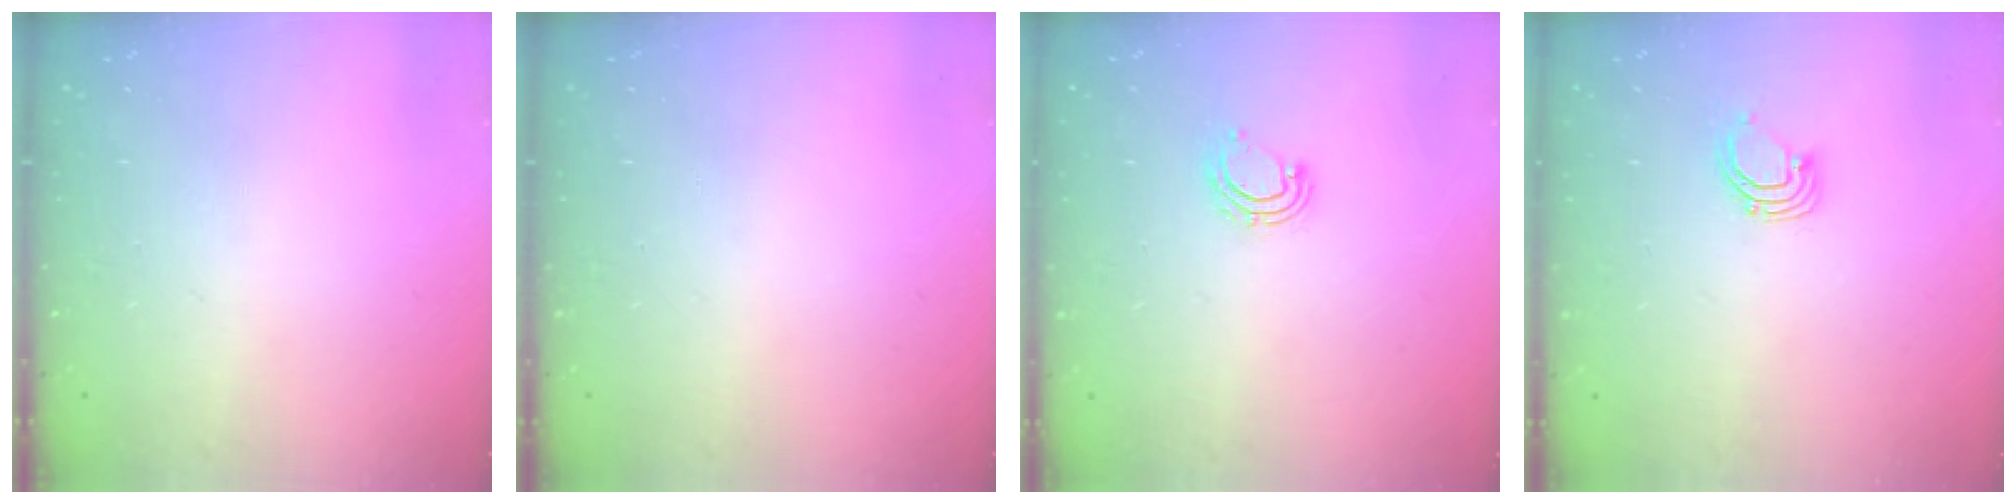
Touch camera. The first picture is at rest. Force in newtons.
{"total": 0.0}
{"total": 6.5, "press": 6.5, "slide": 0.4}
{"total": 2.7, "press": 2.7, "slide": 0.2}